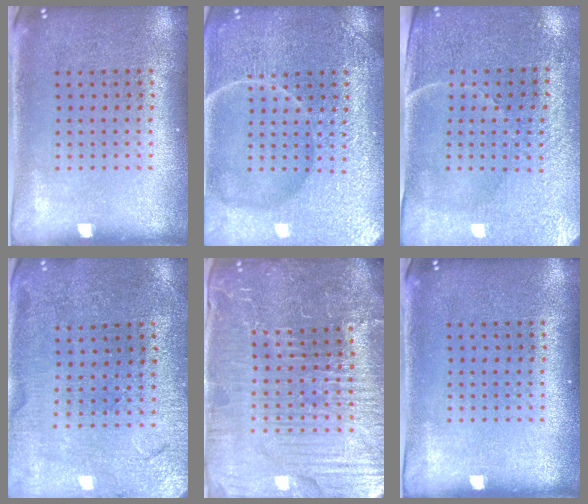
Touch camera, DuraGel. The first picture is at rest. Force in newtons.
{"total": 7.5, "press": 7.4, "slide": 1.0}
{"total": 3.3, "press": 3.1, "slide": 1.1}
{"total": 0.7, "press": 0.7, "slide": 0.1}
{"total": 5.9, "press": 5.4, "slide": 2.4}
{"total": 0.0}